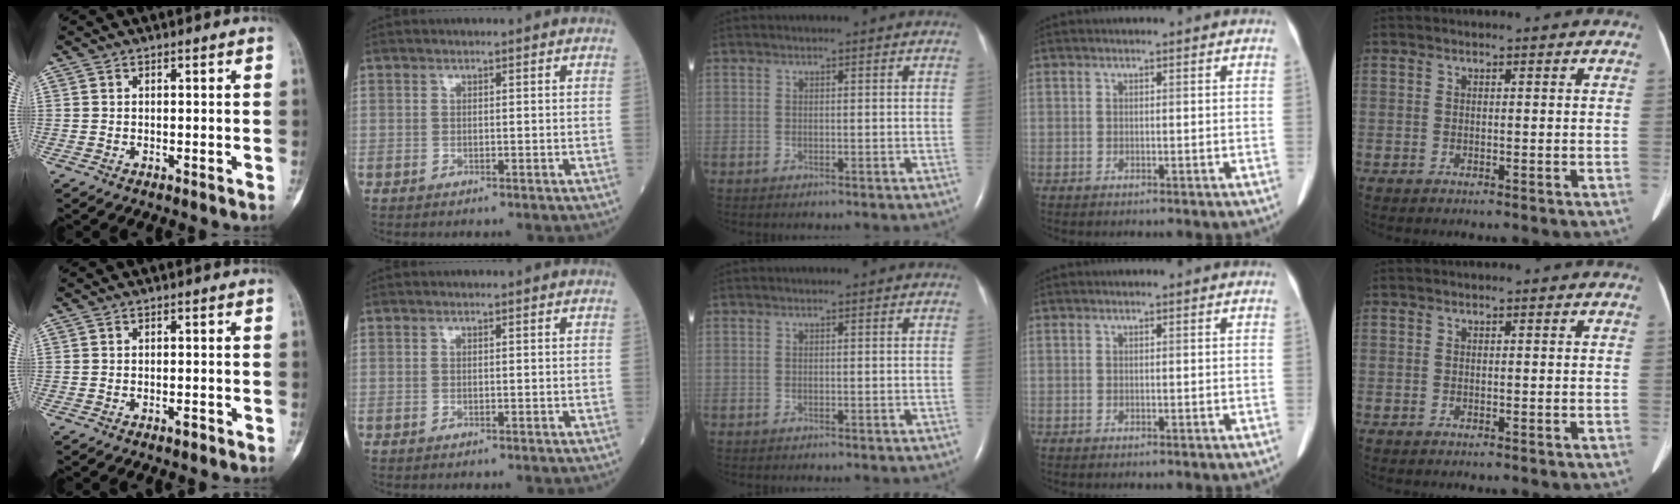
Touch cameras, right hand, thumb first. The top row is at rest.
{"thumb": {"total": 1.2, "force": [-0.8, 0.5, 0.8], "torque": [-0.009, 0.004, -0.013]}}